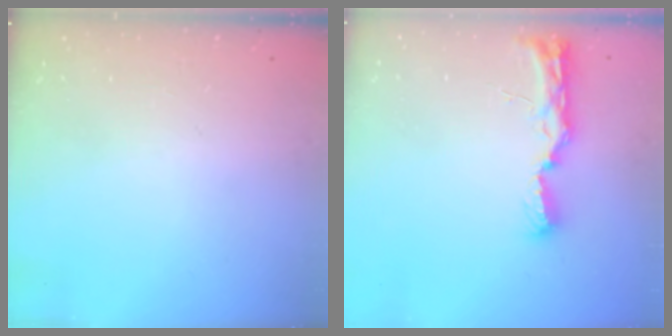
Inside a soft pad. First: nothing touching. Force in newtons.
{"total": 8.9, "press": 8.9, "slide": 1.3}